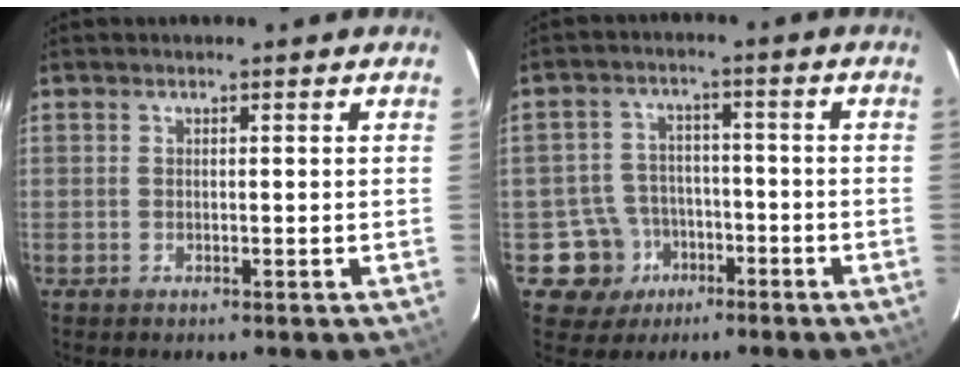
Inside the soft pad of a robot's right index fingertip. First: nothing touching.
{"total": 7.9, "force": [-3.8, 6.9, 0.2], "torque": [-0.025, 0.029, -0.051]}